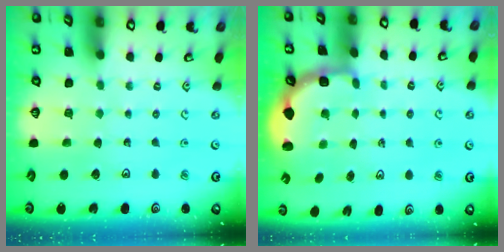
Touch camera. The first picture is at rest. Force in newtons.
{"total": 3.0, "press": 2.0, "slide": 2.2}